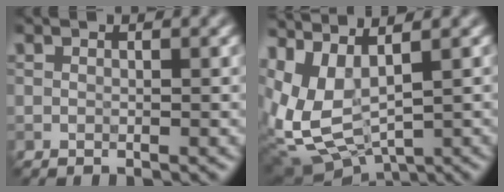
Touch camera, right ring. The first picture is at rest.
{"total": 7.4, "force": [0.3, 4.1, 6.1], "torque": [-0.175, -0.012, 0.047]}